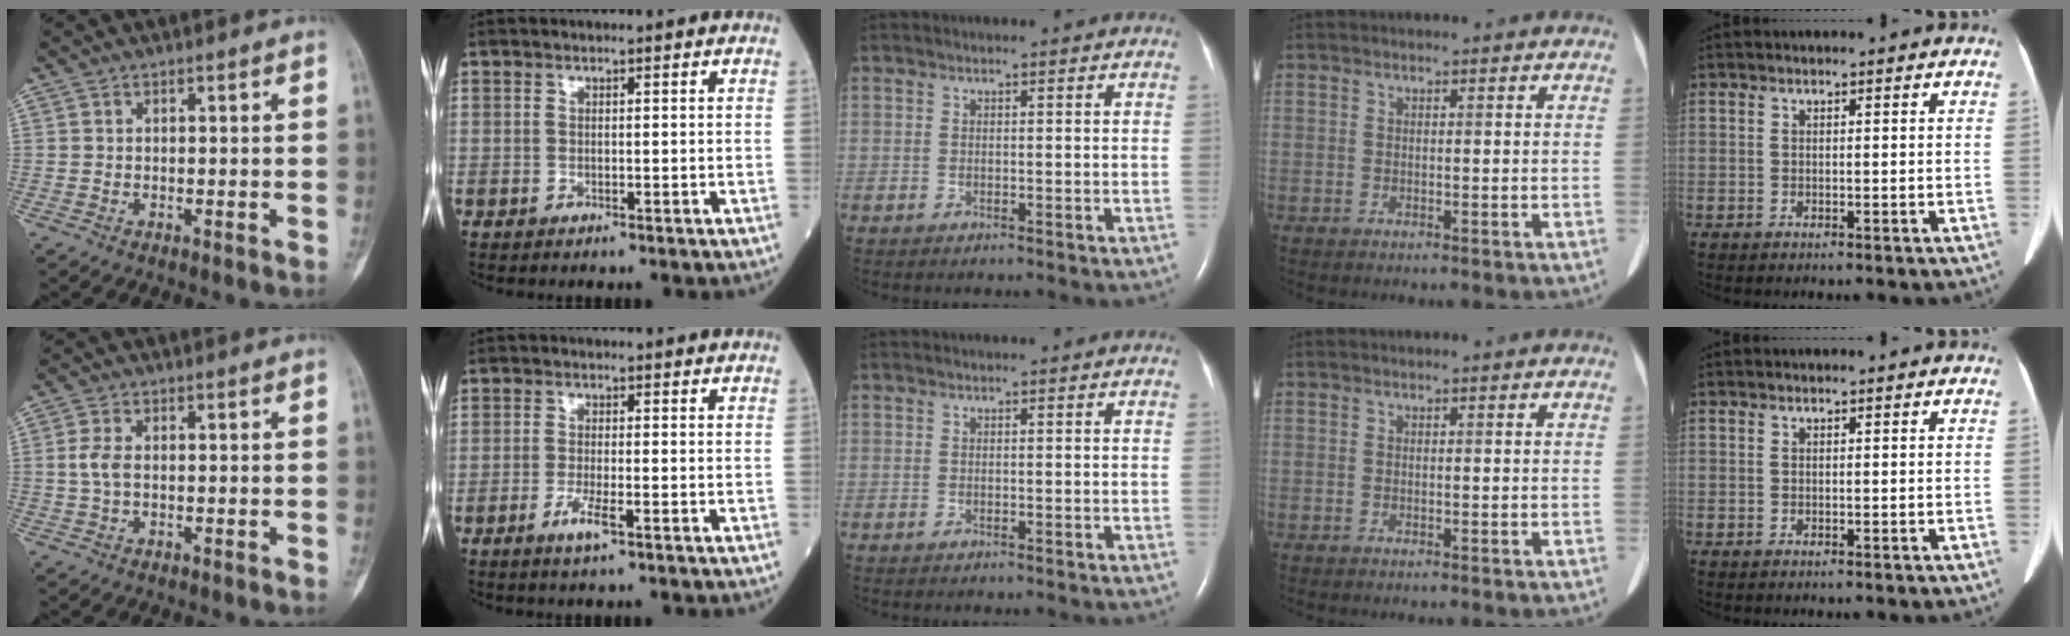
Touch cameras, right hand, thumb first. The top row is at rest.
{"thumb": {"total": 2.9, "force": [0.1, 1.5, 2.4], "torque": [-0.060, 0.004, -0.002]}, "index": {"total": 3.0, "force": [-1.5, 0.2, 2.6], "torque": [-0.055, -0.005, -0.030]}}